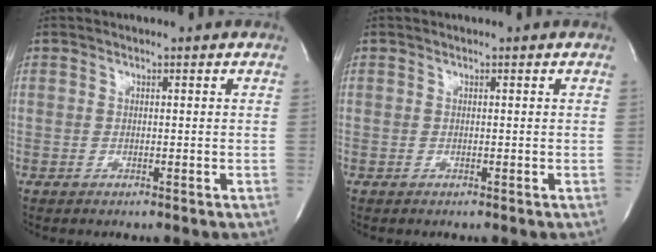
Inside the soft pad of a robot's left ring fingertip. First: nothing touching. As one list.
[{"total": 0.0}]